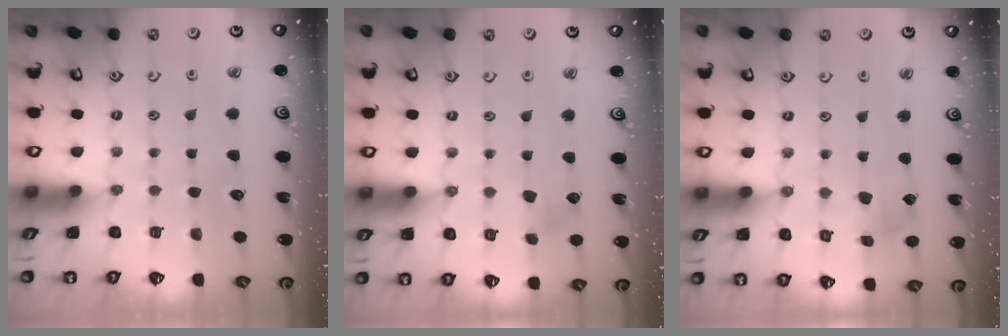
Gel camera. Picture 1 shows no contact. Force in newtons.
{"total": 3.9, "press": 3.8, "slide": 0.4}
{"total": 2.7, "press": 2.7, "slide": 0.5}